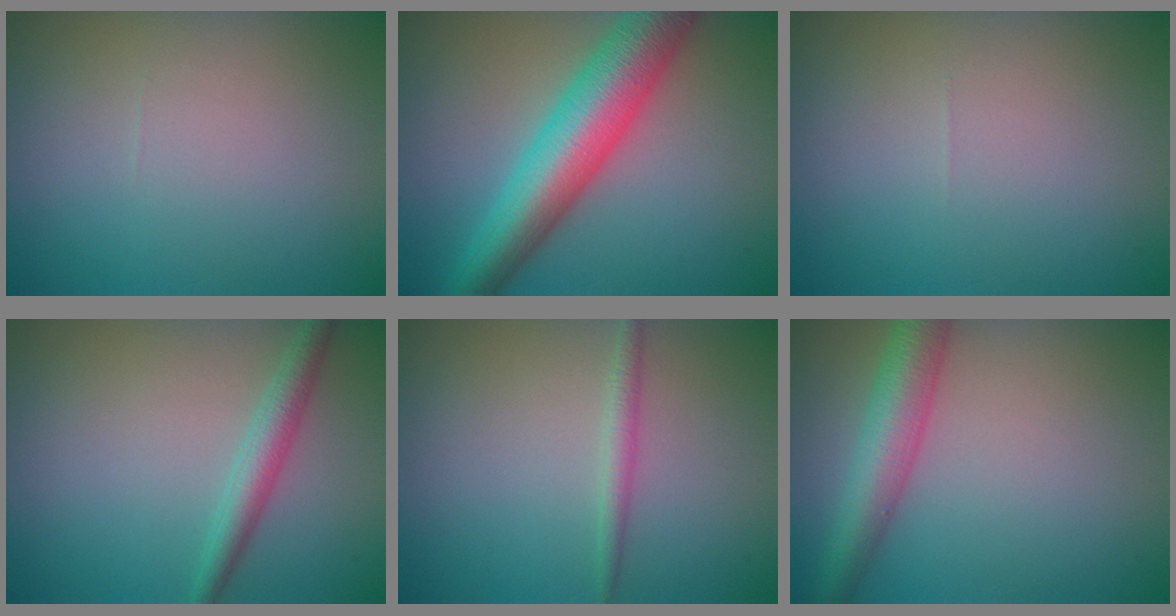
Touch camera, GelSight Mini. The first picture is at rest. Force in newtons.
{"total": 9.1, "press": 9.1, "slide": 0.1}
{"total": 0.0}
{"total": 2.6, "press": 2.6, "slide": 0.1}
{"total": 1.4, "press": 1.4, "slide": 0.1}
{"total": 5.4, "press": 5.3, "slide": 0.2}